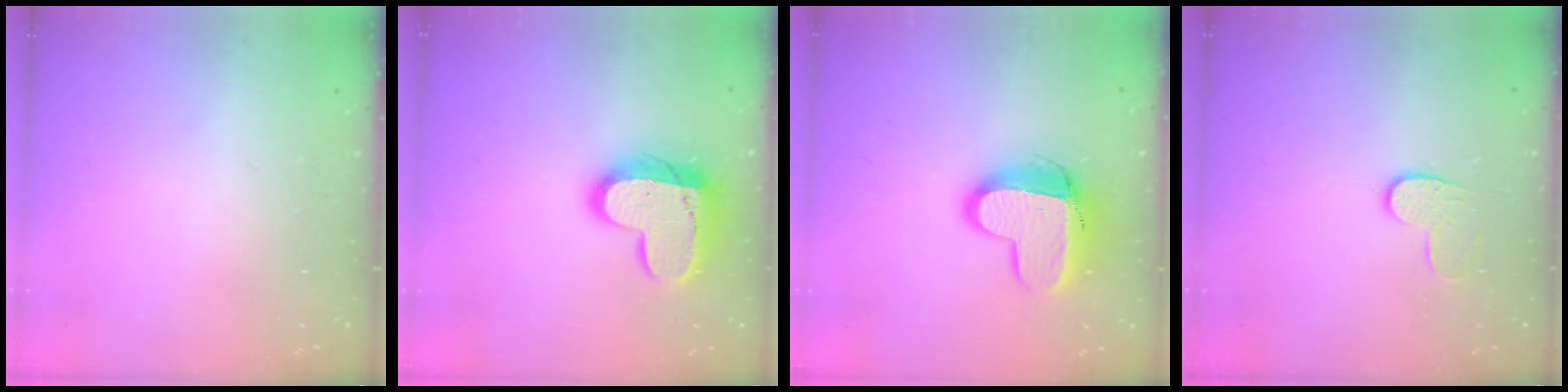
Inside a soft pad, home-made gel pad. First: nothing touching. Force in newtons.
{"total": 19.0, "press": 19.0, "slide": 1.5}
{"total": 13.0, "press": 13.0, "slide": 1.2}
{"total": 5.7, "press": 5.7, "slide": 0.4}